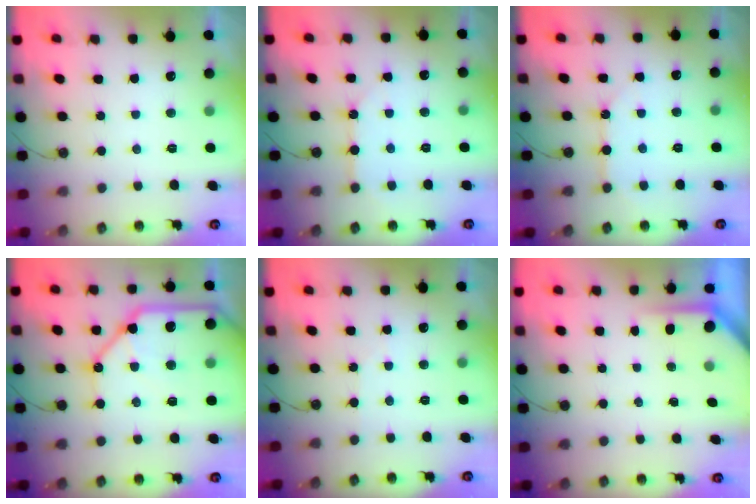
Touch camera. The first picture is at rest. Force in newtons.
{"total": 6.8, "press": 6.8, "slide": 0.6}
{"total": 6.8, "press": 6.8, "slide": 0.6}
{"total": 21.1, "press": 20.9, "slide": 2.9}
{"total": 1.9, "press": 1.9, "slide": 0.4}
{"total": 4.0, "press": 4.0, "slide": 0.2}